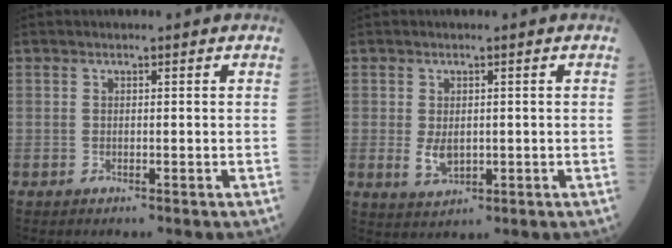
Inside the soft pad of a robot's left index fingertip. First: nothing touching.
{"total": 3.3, "force": [-0.2, 2.0, 2.6], "torque": [-0.053, -0.008, 0.005]}